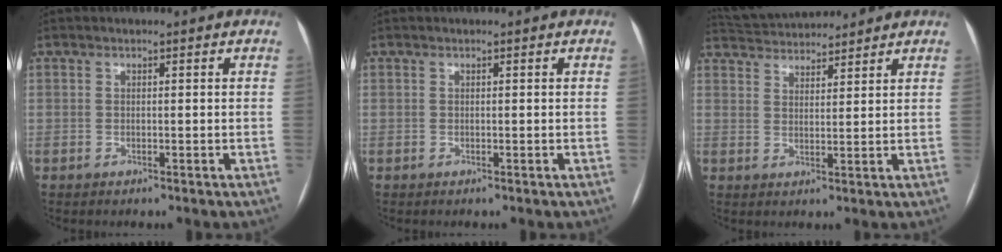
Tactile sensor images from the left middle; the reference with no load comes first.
{"total": 0.0}
{"total": 9.3, "force": [8.9, 1.5, 2.2], "torque": [-0.046, 0.028, 0.142]}